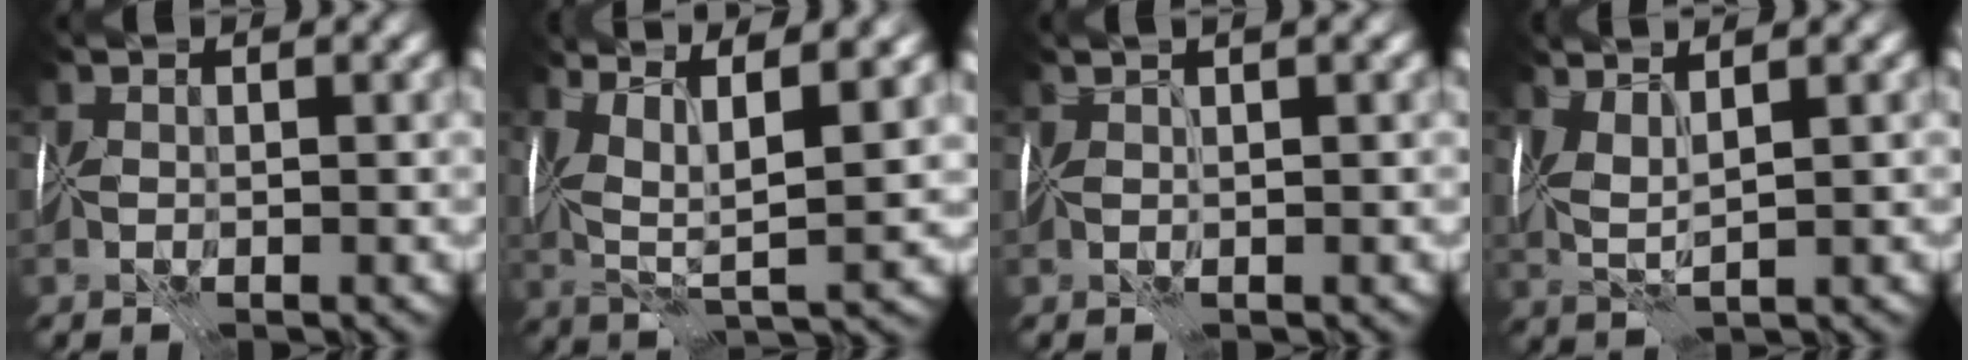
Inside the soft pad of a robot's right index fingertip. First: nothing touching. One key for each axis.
{"total": 6.9, "fx": 3.1, "fy": 1.6, "fz": 5.9, "tx": -0.119, "ty": 0.002, "tz": 0.058}
{"total": 1.9, "fx": 1.3, "fy": -0.1, "fz": 1.4, "tx": -0.016, "ty": 0.008, "tz": 0.015}
{"total": 2.4, "fx": 1.4, "fy": 0.1, "fz": 2.0, "tx": -0.048, "ty": 0.002, "tz": 0.030}